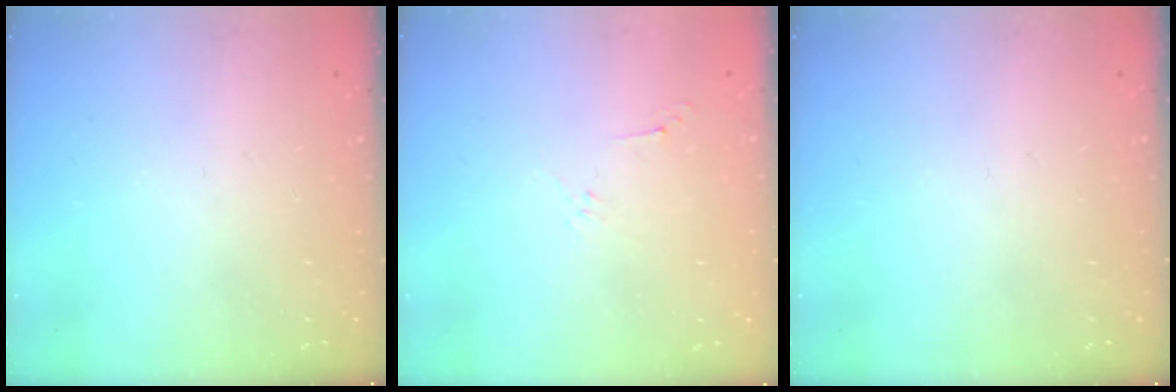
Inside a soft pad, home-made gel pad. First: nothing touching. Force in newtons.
{"total": 2.8, "press": 2.7, "slide": 0.6}
{"total": 0.0}